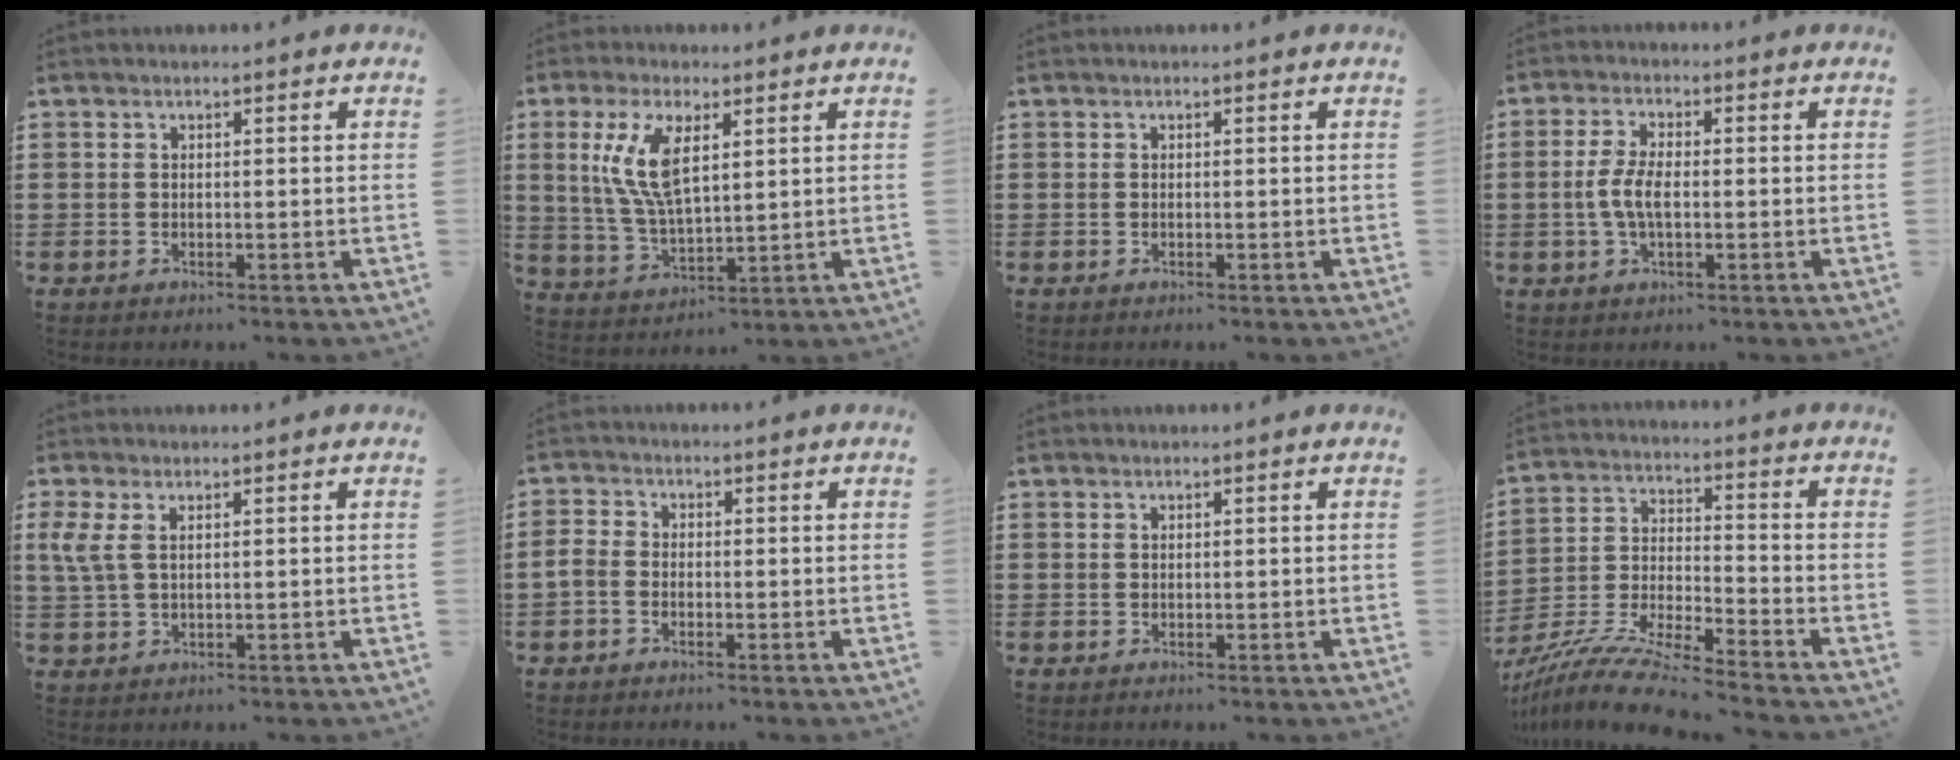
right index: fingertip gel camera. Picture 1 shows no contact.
{"total": 8.8, "force": [2.8, 3.5, 7.6], "torque": [-0.175, -0.001, 0.043]}
{"total": 0.0}
{"total": 4.6, "force": [-0.7, 1.7, 4.2], "torque": [-0.104, -0.009, -0.021]}
{"total": 3.7, "force": [1.4, 1.6, 3.1], "torque": [-0.088, -0.003, 0.018]}
{"total": 2.2, "force": [-1.2, 1.4, 1.2], "torque": [-0.040, -0.002, -0.027]}
{"total": 0.0}
{"total": 10.0, "force": [-9.3, -0.2, 3.8], "torque": [-0.083, 0.000, -0.187]}